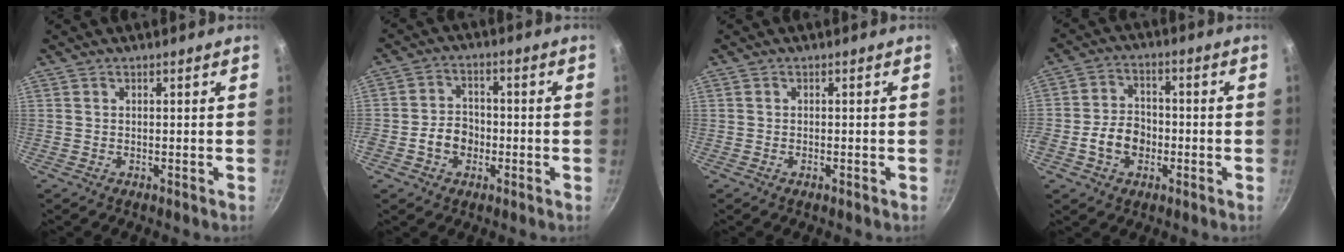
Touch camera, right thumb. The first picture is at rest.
{"total": 6.1, "force": [-2.0, 4.8, 3.2], "torque": [-0.031, 0.021, -0.040]}
{"total": 0.7, "force": [-0.4, 0.3, 0.6], "torque": [-0.011, 0.003, -0.008]}
{"total": 8.0, "force": [-2.3, 6.0, 4.7], "torque": [-0.058, 0.022, -0.048]}